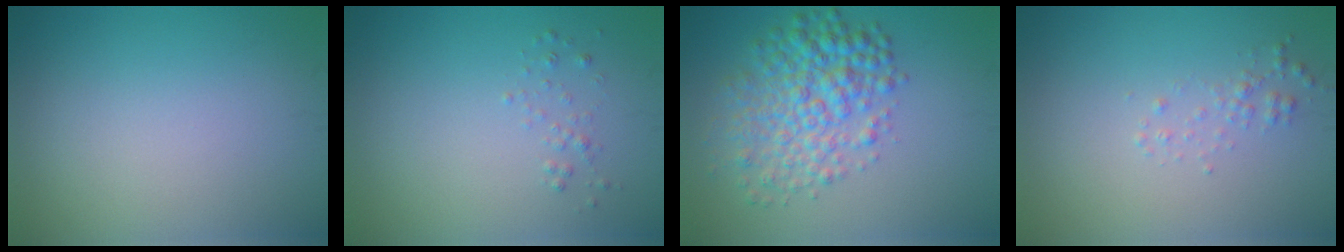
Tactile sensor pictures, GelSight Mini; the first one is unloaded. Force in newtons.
{"total": 0.7, "press": 0.7, "slide": 0.1}
{"total": 5.5, "press": 5.5, "slide": 0.1}
{"total": 1.1, "press": 1.1, "slide": 0.0}